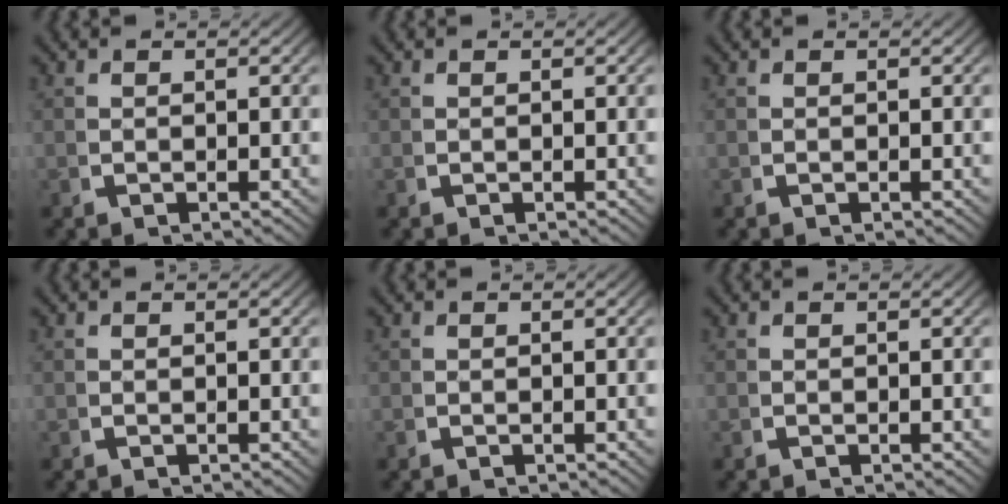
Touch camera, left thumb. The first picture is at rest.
{"total": 0.0}
{"total": 0.0}
{"total": 0.0}
{"total": 0.0}
{"total": 0.0}